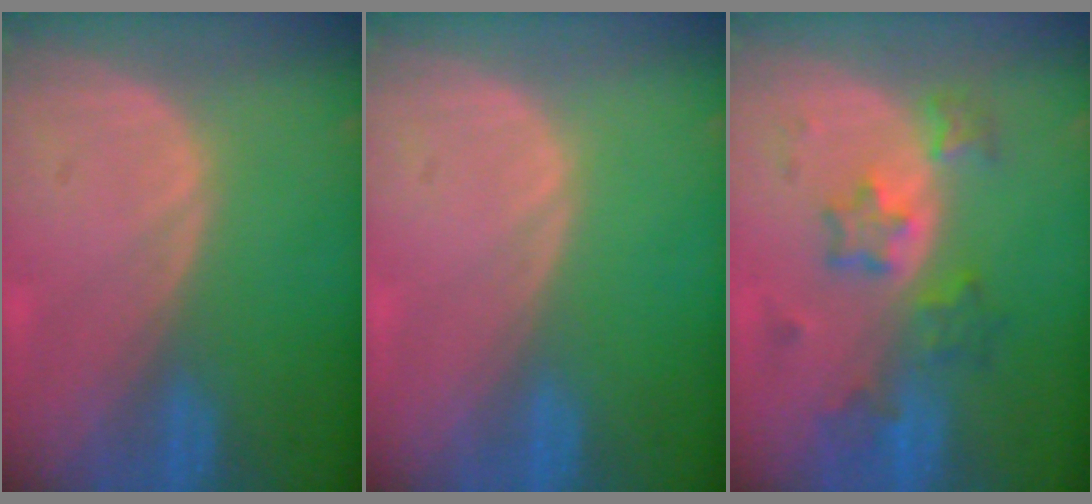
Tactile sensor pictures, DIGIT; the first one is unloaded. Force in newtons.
{"total": 0.0}
{"total": 6.0, "press": 6.0, "slide": 0.4}